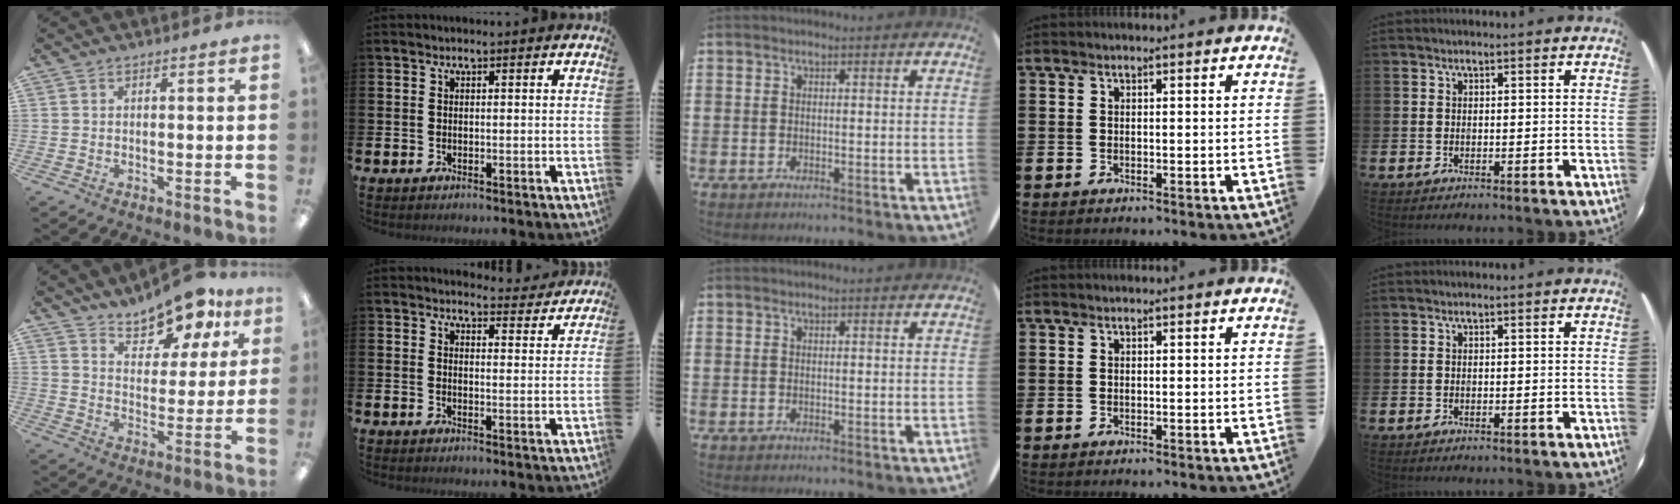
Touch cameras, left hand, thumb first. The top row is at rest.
{"thumb": {"total": 12.1, "force": [10.6, 4.2, 3.9], "torque": [-0.060, -0.079, 0.196]}, "index": {"total": 4.0, "force": [4.0, 0.6, 0.1], "torque": [0.006, -0.030, 0.067]}}